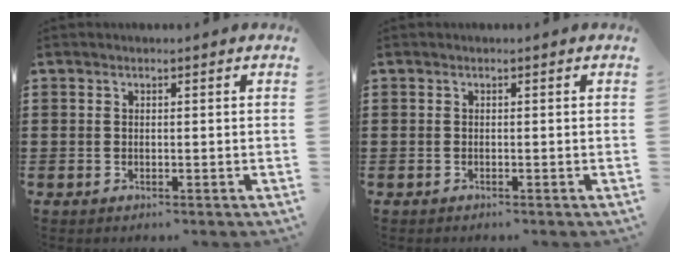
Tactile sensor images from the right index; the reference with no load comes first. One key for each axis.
{"total": 0.0}